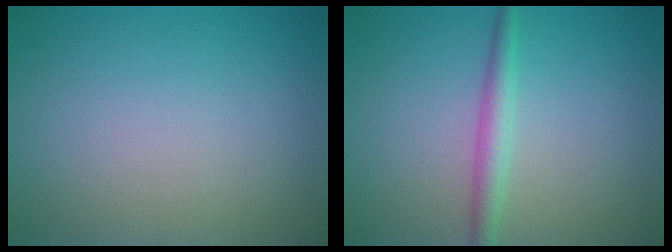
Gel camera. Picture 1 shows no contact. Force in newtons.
{"total": 2.3, "press": 2.3, "slide": 0.0}